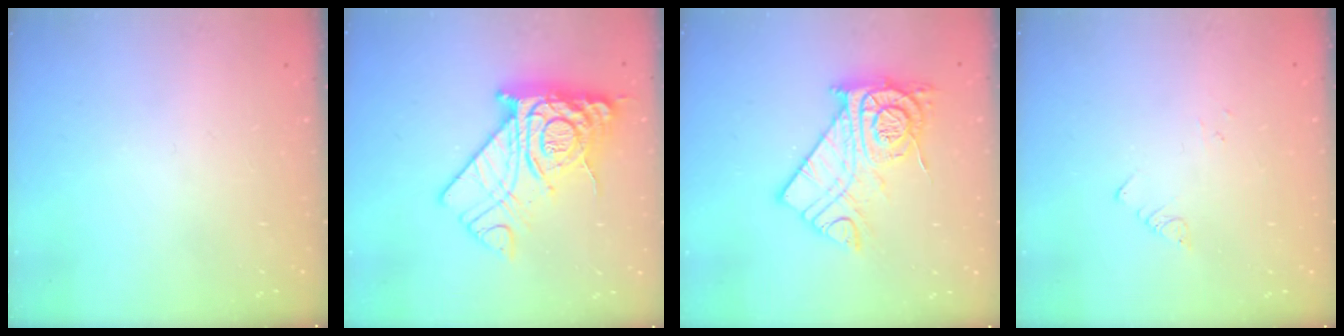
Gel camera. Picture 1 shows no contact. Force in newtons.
{"total": 21.4, "press": 21.3, "slide": 2.0}
{"total": 14.8, "press": 14.8, "slide": 1.2}
{"total": 1.8, "press": 1.8, "slide": 0.2}